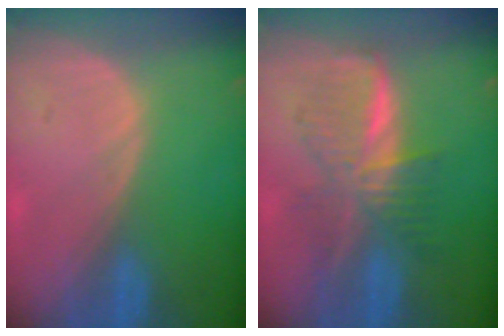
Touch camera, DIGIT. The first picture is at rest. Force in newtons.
{"total": 7.2, "press": 7.2, "slide": 0.2}